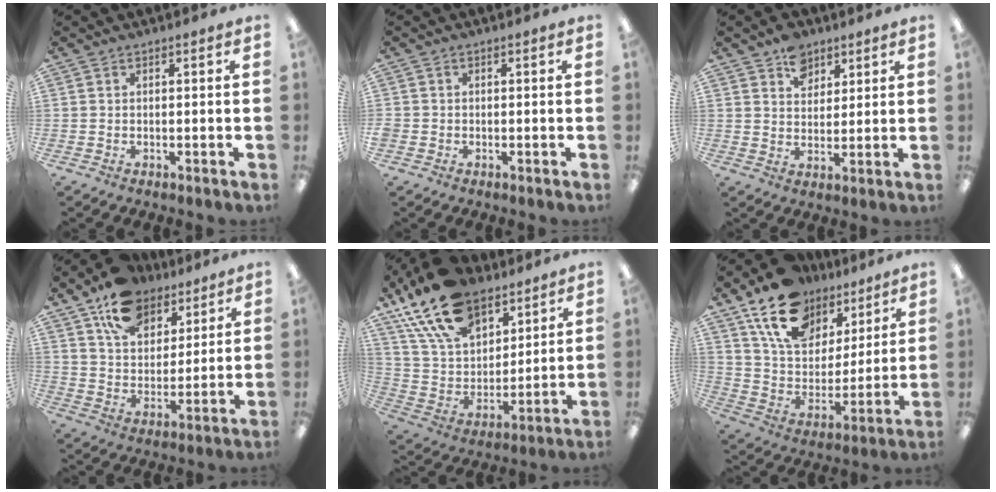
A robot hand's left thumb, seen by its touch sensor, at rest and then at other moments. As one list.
[{"total": 1.1, "force": [-0.4, 1.0, 0.2], "torque": [-0.003, 0.005, -0.010]}, {"total": 7.3, "force": [4.7, 5.0, 2.5], "torque": [-0.028, -0.015, 0.083]}, {"total": 14.3, "force": [10.2, 8.3, 5.5], "torque": [-0.091, -0.051, 0.190]}, {"total": 20.5, "force": [14.5, 11.0, 9.4], "torque": [-0.192, -0.070, 0.269]}, {"total": 17.9, "force": [11.7, 11.1, 7.8], "torque": [-0.143, -0.053, 0.217]}]